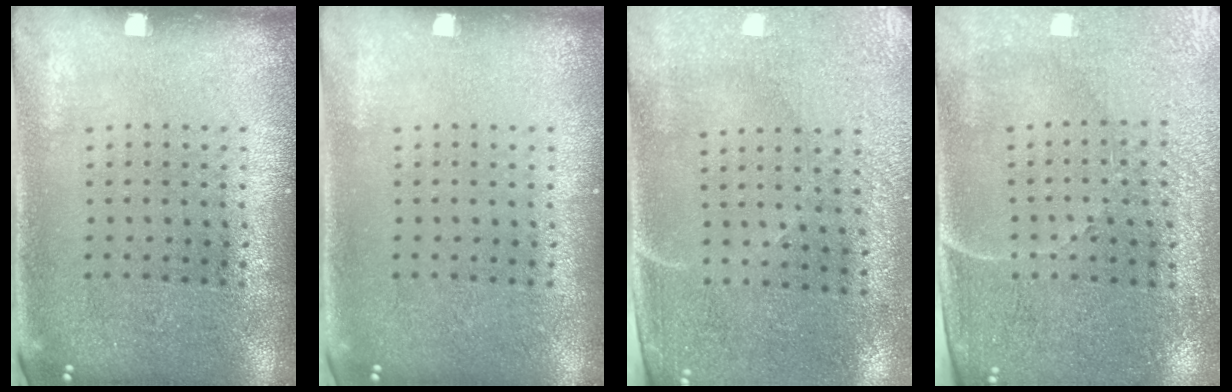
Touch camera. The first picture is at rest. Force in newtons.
{"total": 0.0}
{"total": 2.9, "press": 2.5, "slide": 1.5}
{"total": 3.4, "press": 3.2, "slide": 1.0}